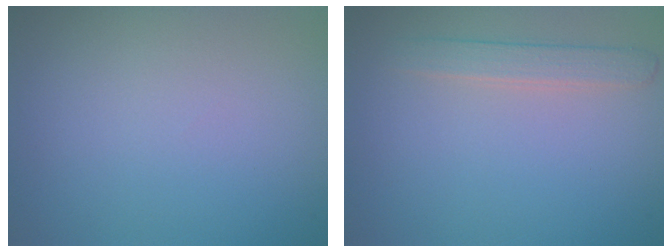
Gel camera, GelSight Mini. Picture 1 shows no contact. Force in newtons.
{"total": 1.8, "press": 1.8, "slide": 0.1}